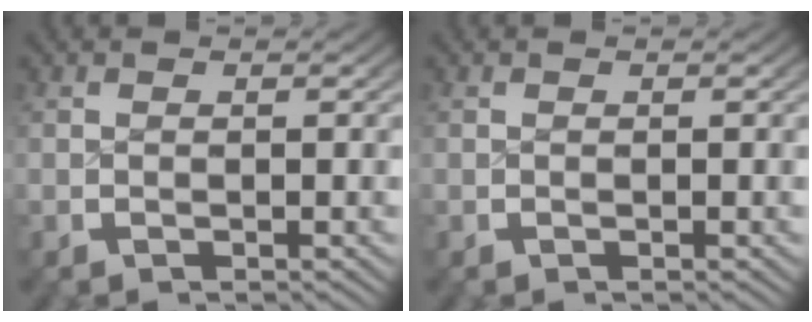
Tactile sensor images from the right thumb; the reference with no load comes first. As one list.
[{"total": 0.0}]